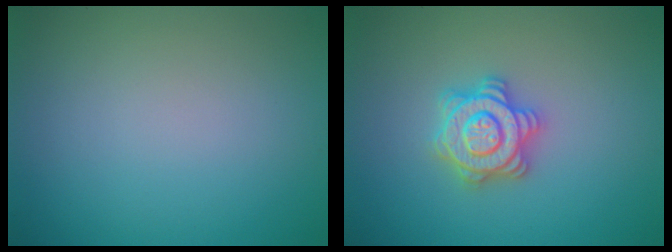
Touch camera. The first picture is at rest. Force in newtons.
{"total": 4.4, "press": 4.3, "slide": 0.7}